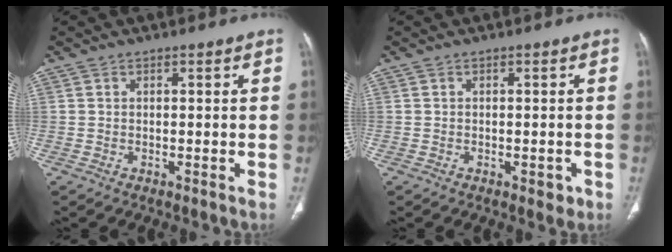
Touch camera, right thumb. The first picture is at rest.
{"total": 1.9, "force": [-0.8, 1.2, 1.3], "torque": [-0.007, 0.001, -0.006]}